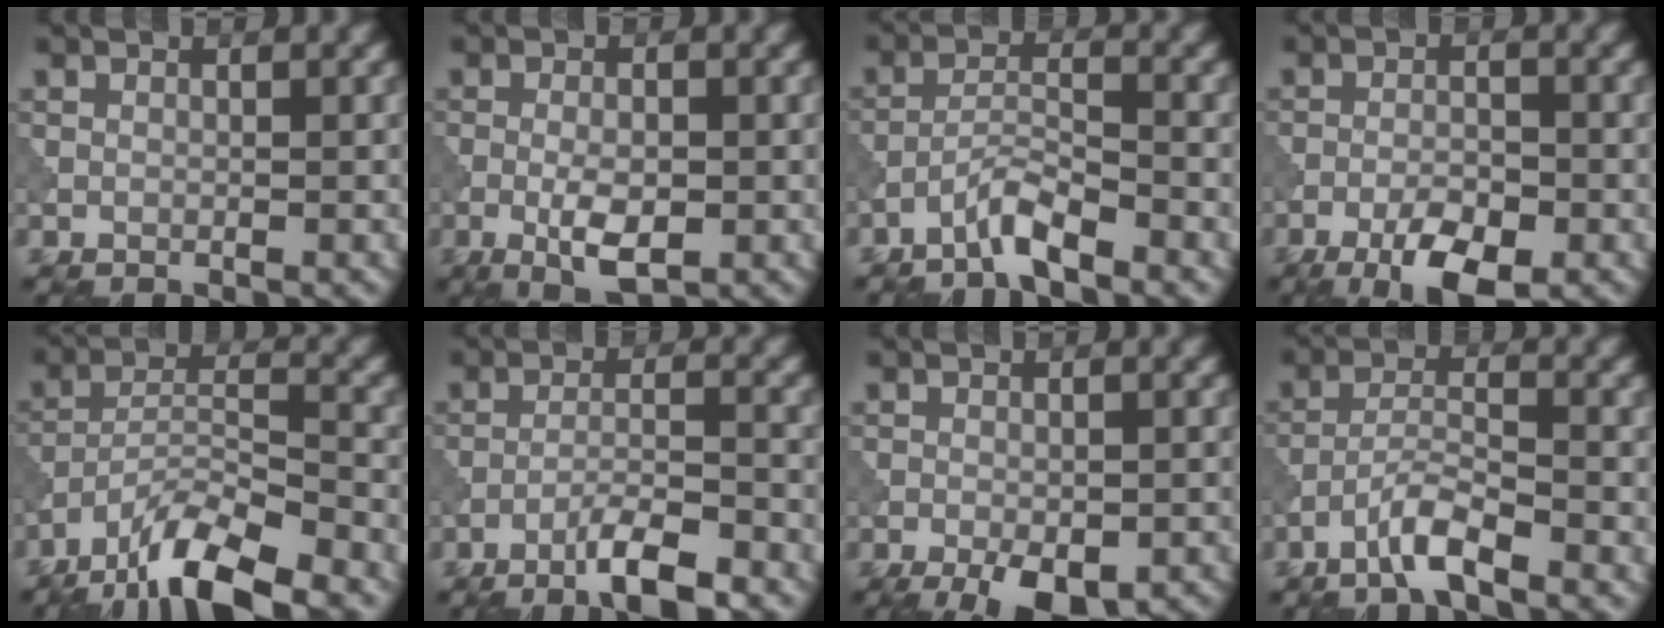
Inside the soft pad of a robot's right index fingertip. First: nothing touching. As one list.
[{"total": 3.7, "force": [-1.0, 1.5, 3.2], "torque": [-0.060, -0.003, -0.019]}, {"total": 3.1, "force": [-2.5, 0.3, 1.8], "torque": [-0.035, 0.011, -0.056]}, {"total": 5.4, "force": [-3.1, 1.9, 4.0], "torque": [-0.069, 0.001, -0.054]}, {"total": 9.1, "force": [-6.9, 2.1, 5.5], "torque": [-0.094, 0.005, -0.129]}, {"total": 4.9, "force": [-3.4, 0.5, 3.5], "torque": [-0.061, 0.008, -0.064]}, {"total": 6.0, "force": [-3.5, 2.3, 4.3], "torque": [-0.057, -0.002, -0.049]}, {"total": 3.6, "force": [-2.6, 0.4, 2.5], "torque": [-0.048, 0.010, -0.059]}]